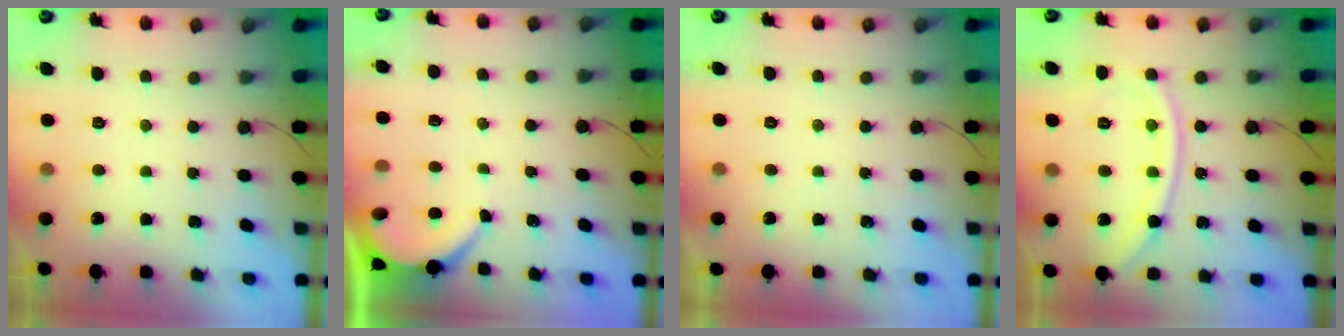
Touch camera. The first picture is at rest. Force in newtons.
{"total": 2.2, "press": 2.2, "slide": 0.2}
{"total": 1.1, "press": 1.1, "slide": 0.1}
{"total": 10.0, "press": 10.0, "slide": 0.4}